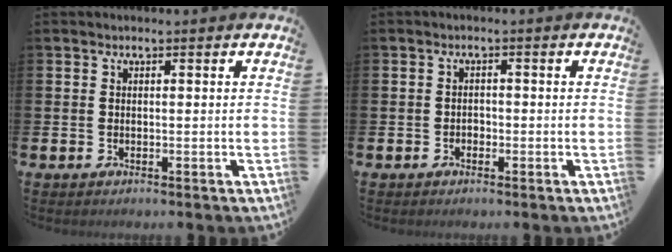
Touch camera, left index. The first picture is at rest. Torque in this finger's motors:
{"motor_torque": [-0.08, 0.15, -0.01, -0.01]}